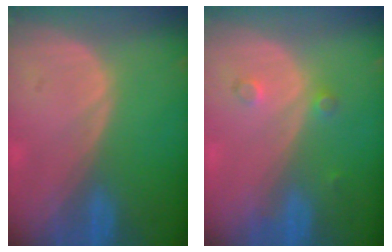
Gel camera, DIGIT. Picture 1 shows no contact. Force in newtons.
{"total": 2.1, "press": 1.8, "slide": 1.1}